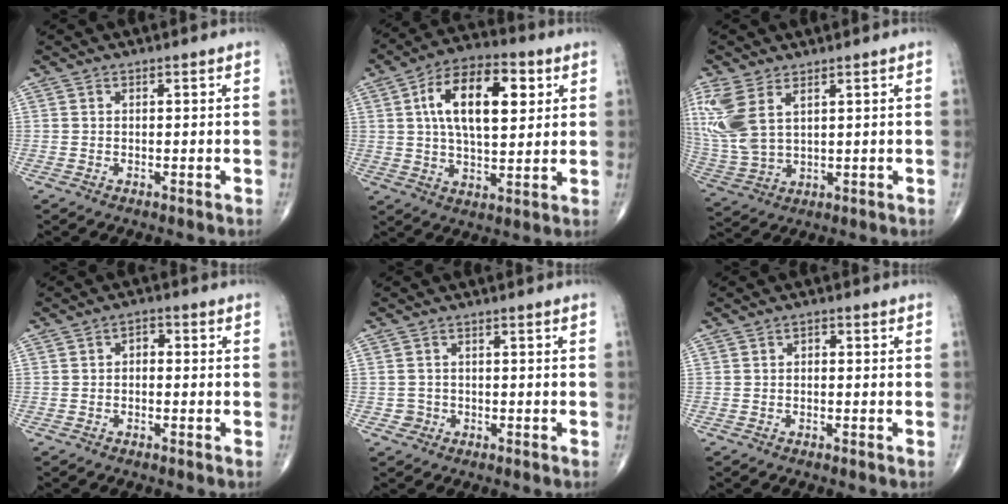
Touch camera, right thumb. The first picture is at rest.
{"total": 16.4, "force": [4.4, 8.2, 13.5], "torque": [-0.209, 0.004, 0.071]}
{"total": 11.8, "force": [4.7, 6.5, 8.7], "torque": [-0.217, -0.007, 0.112]}
{"total": 2.3, "force": [-0.2, 1.6, 1.6], "torque": [-0.011, 0.011, -0.011]}
{"total": 1.6, "force": [-0.5, 1.5, -0.2], "torque": [0.013, 0.008, -0.013]}
{"total": 1.1, "force": [0.0, 0.8, 0.7], "torque": [-0.004, 0.004, -0.005]}